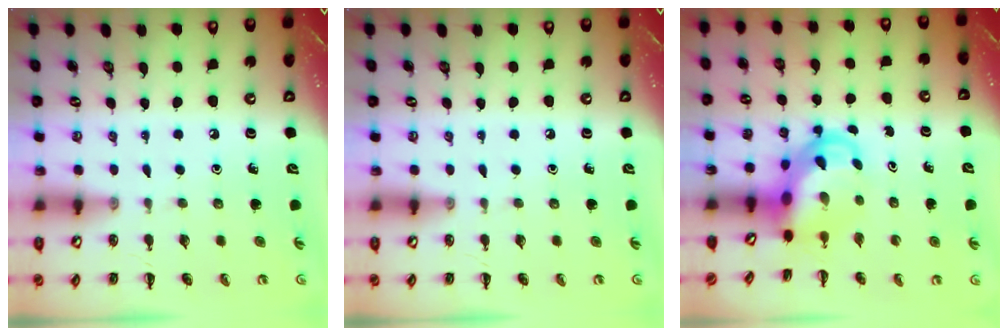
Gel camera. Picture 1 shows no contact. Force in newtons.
{"total": 0.0}
{"total": 6.4, "press": 6.4, "slide": 0.9}